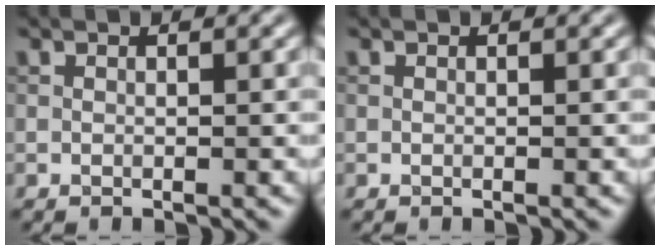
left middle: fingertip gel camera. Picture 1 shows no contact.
{"total": 0.0}